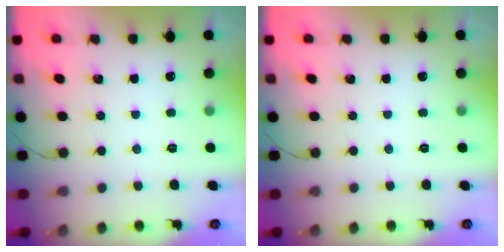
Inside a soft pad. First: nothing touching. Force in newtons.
{"total": 0.0}